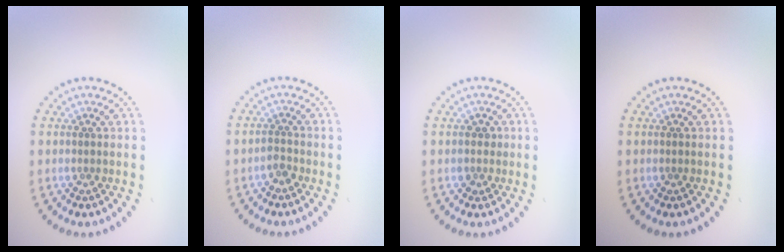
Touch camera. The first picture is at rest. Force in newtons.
{"total": 1.1, "press": 0.9, "slide": 0.7}
{"total": 1.1, "press": 0.9, "slide": 0.6}
{"total": 0.0}